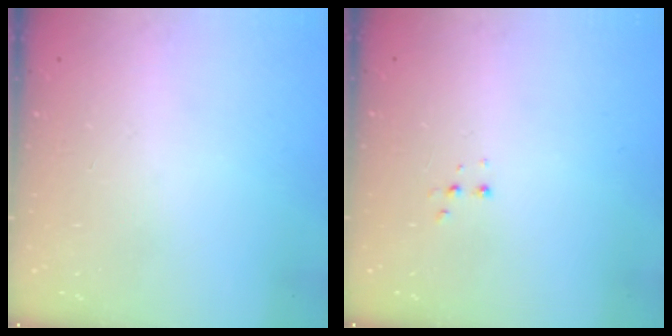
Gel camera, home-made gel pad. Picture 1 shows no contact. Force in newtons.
{"total": 3.3, "press": 3.2, "slide": 0.7}